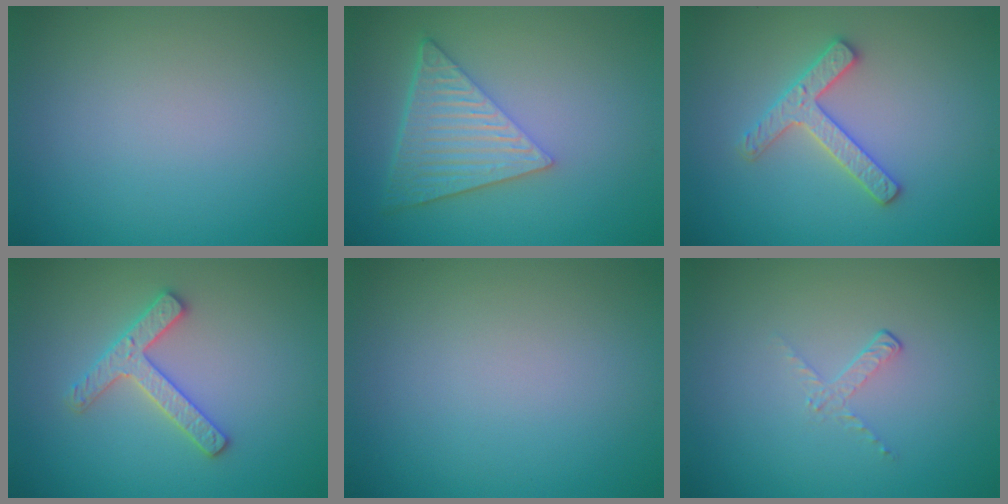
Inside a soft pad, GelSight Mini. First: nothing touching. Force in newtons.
{"total": 6.5, "press": 4.6, "slide": 4.6}
{"total": 2.7, "press": 2.6, "slide": 0.5}
{"total": 2.7, "press": 2.6, "slide": 0.5}
{"total": 0.0}
{"total": 1.1, "press": 0.4, "slide": 1.1}